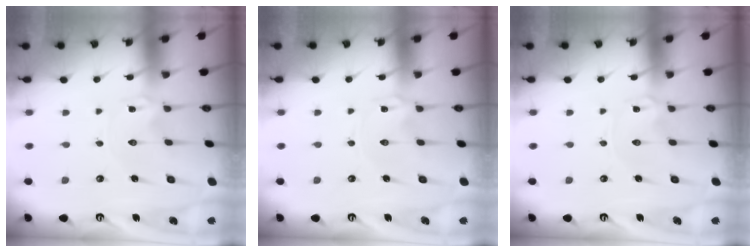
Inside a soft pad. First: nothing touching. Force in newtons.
{"total": 0.0}
{"total": 0.0}